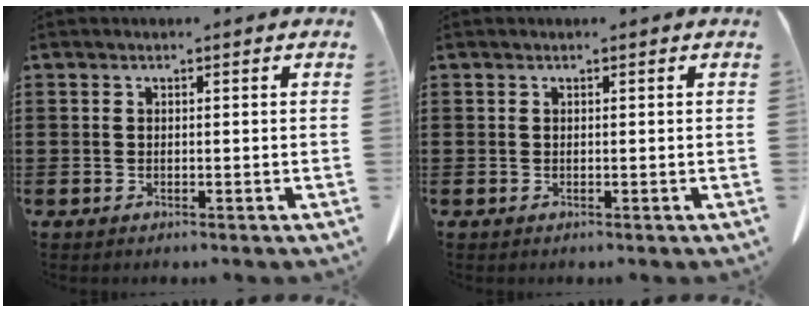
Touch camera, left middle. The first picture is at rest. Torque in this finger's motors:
{"motor_torque": [0.00, 0.03, 0.00, 0.00]}